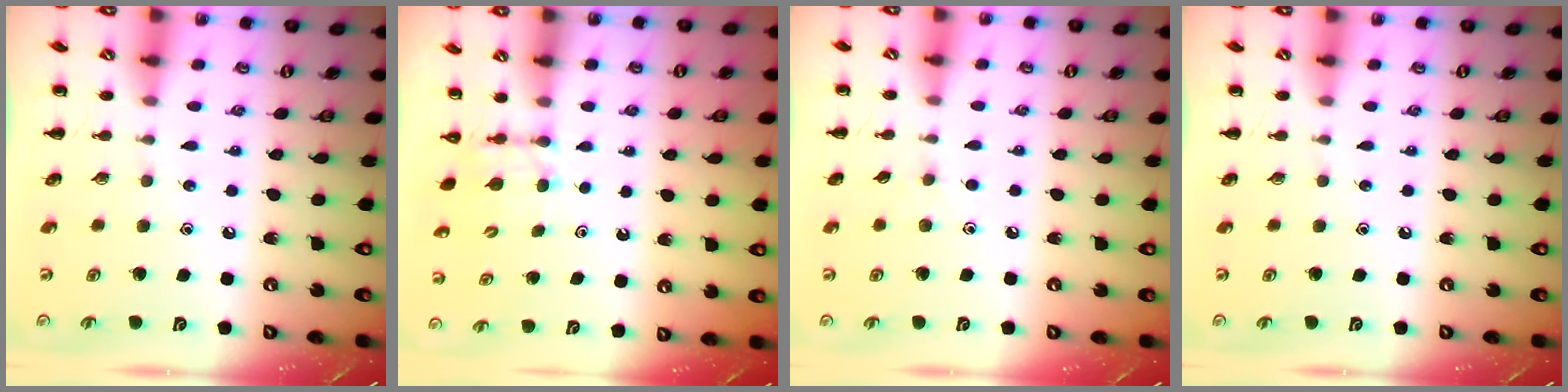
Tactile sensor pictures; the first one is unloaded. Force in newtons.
{"total": 3.7, "press": 3.6, "slide": 1.0}
{"total": 4.0, "press": 3.7, "slide": 1.5}
{"total": 0.0}